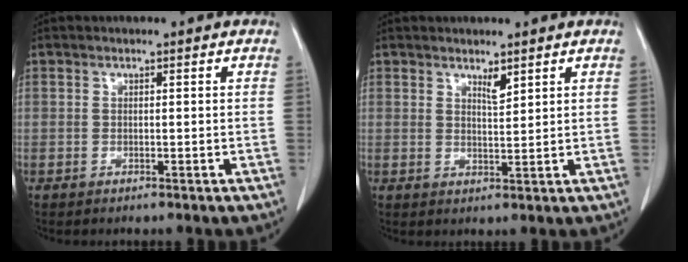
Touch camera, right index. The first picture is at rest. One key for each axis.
{"total": 2.1, "fx": 1.6, "fy": 0.3, "fz": 1.3, "tx": -0.026, "ty": -0.006, "tz": 0.032}